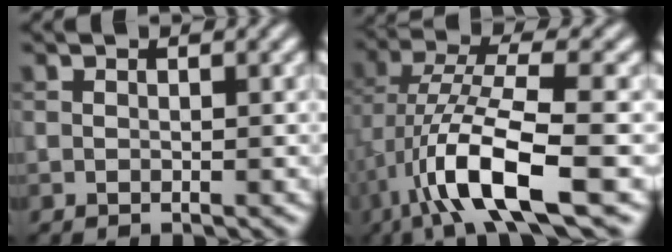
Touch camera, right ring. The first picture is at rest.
{"total": 9.6, "force": [-3.0, 2.7, 8.7], "torque": [-0.161, 0.009, -0.059]}